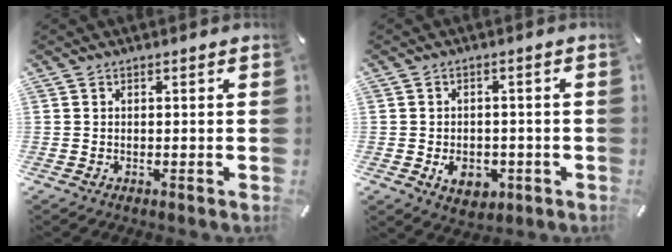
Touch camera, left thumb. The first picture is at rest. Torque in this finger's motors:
{"motor_torque": [-0.11, 0.17, 0.20, 0.20, 0.02]}